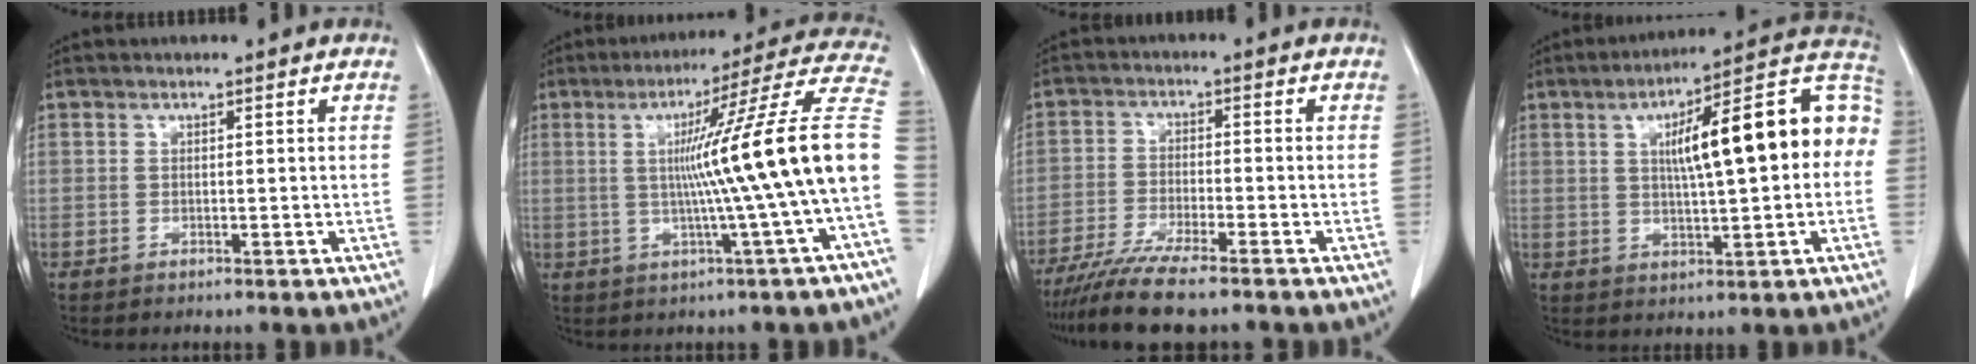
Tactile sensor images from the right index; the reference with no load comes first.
{"total": 17.8, "force": [-1.0, -2.6, 17.6], "torque": [-0.233, 0.019, -0.023]}
{"total": 9.0, "force": [-7.5, 0.1, 5.0], "torque": [-0.080, -0.025, -0.126]}
{"total": 17.7, "force": [2.2, 3.7, 17.1], "torque": [-0.242, 0.051, 0.030]}